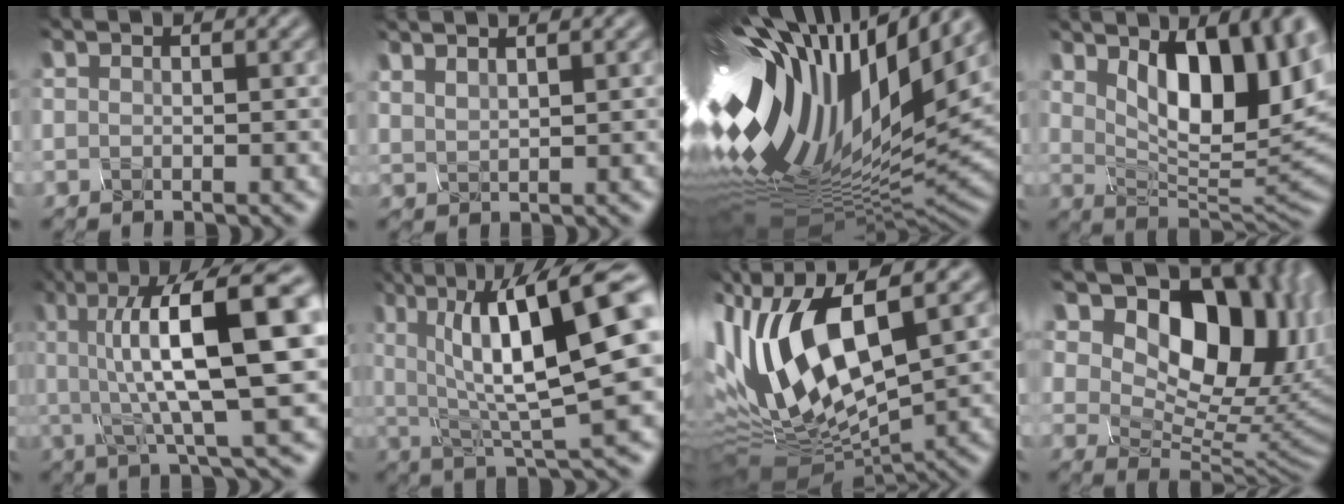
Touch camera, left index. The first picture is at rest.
{"total": 1.7, "force": [1.4, 0.4, 0.9], "torque": [-0.024, 0.006, 0.029]}
{"total": 17.3, "force": [3.0, 6.8, 15.7], "torque": [-0.305, -0.010, 0.061]}
{"total": 10.3, "force": [2.7, 4.6, 8.8], "torque": [-0.138, -0.007, 0.057]}
{"total": 12.6, "force": [1.4, 3.3, 12.1], "torque": [-0.198, 0.007, 0.030]}
{"total": 11.6, "force": [2.4, 3.2, 11.0], "torque": [-0.180, 0.005, 0.053]}
{"total": 14.4, "force": [-0.3, 6.3, 12.9], "torque": [-0.288, 0.000, 0.005]}
{"total": 13.9, "force": [4.9, 8.9, 9.5], "torque": [-0.146, 0.004, 0.099]}